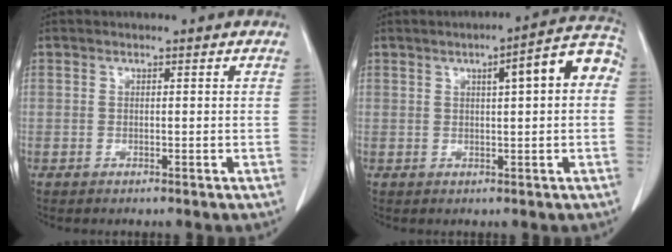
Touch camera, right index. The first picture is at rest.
{"total": 8.3, "force": [1.7, 1.4, 8.0], "torque": [-0.101, 0.028, 0.017]}